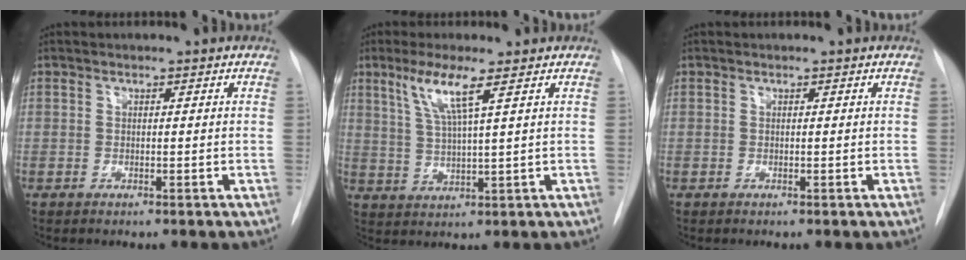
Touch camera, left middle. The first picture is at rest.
{"total": 6.3, "force": [3.3, -0.4, 5.4], "torque": [-0.111, -0.004, 0.066]}
{"total": 0.0}